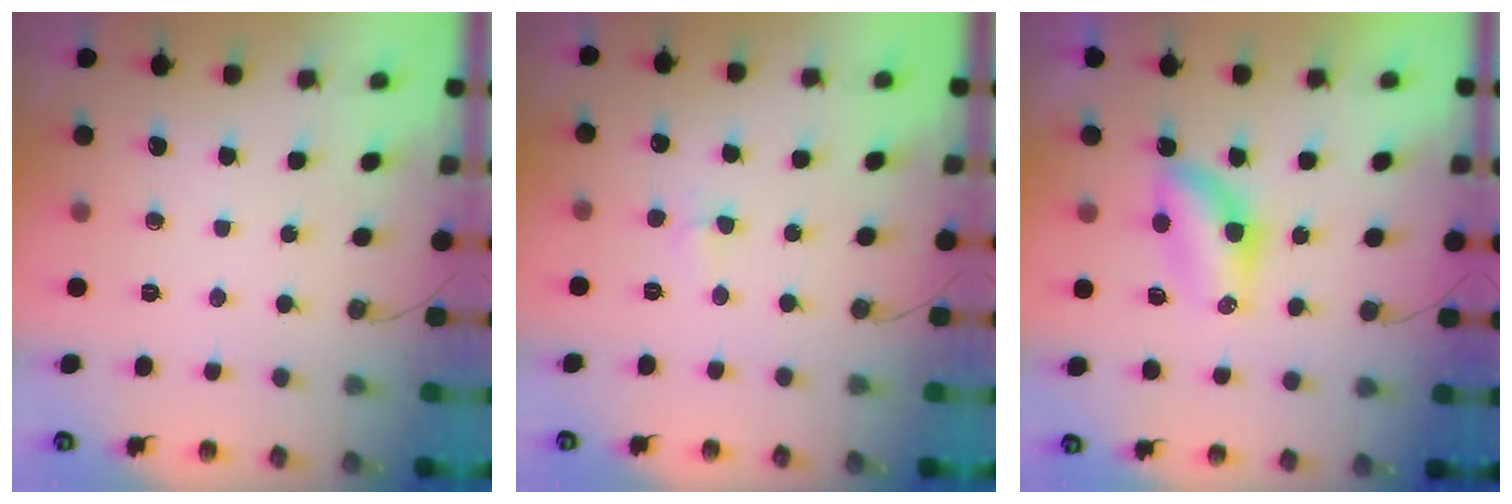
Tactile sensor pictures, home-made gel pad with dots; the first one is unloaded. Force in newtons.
{"total": 3.7, "press": 3.7, "slide": 0.3}
{"total": 8.0, "press": 7.3, "slide": 3.2}